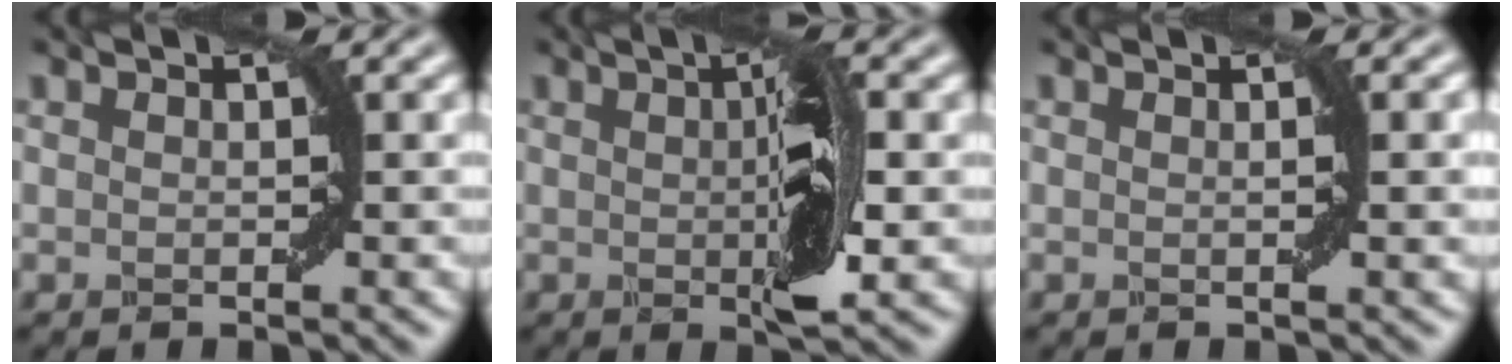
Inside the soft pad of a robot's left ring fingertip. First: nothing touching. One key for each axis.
{"total": 5.1, "fx": 0.2, "fy": 1.0, "fz": 5.0, "tx": -0.082, "ty": 0.002, "tz": 0.003}
{"total": 1.8, "fx": 0.1, "fy": 0.3, "fz": 1.8, "tx": -0.023, "ty": 0.004, "tz": -0.001}